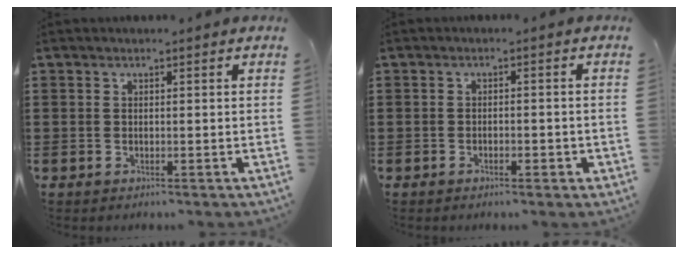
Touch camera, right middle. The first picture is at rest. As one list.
[{"total": 1.3, "force": [-0.9, 0.4, 0.9], "torque": [-0.018, -0.003, -0.016]}]